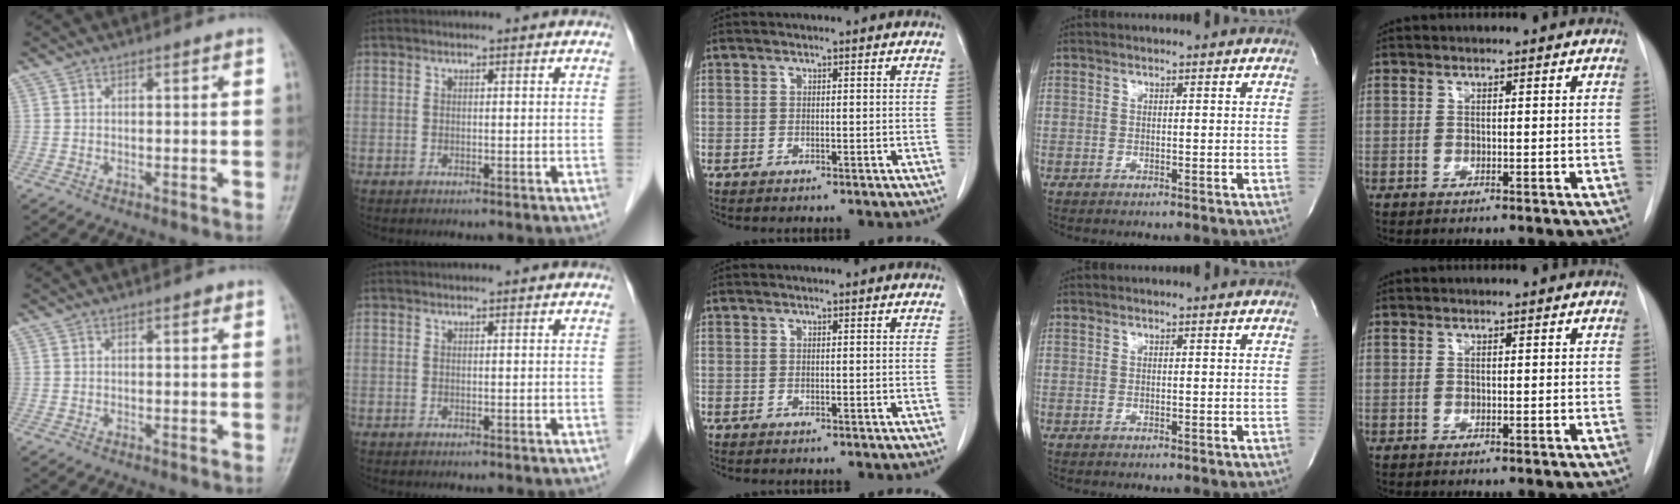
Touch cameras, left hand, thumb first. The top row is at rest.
{"thumb": {"total": 0.6, "force": [0.4, 0.3, 0.4], "torque": [-0.006, -0.001, 0.003]}, "index": {"total": 1.8, "force": [-1.7, -0.4, -0.5], "torque": [0.011, -0.004, -0.028]}}